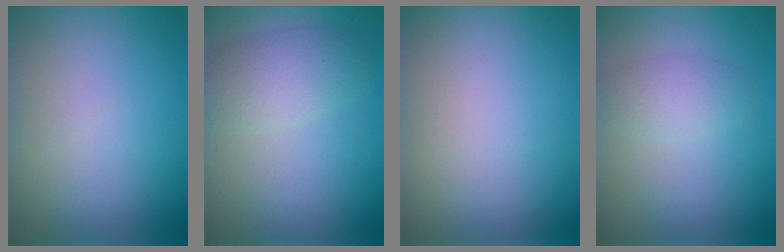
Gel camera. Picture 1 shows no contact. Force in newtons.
{"total": 3.5, "press": 3.5, "slide": 0.2}
{"total": 0.0}
{"total": 2.1, "press": 2.1, "slide": 0.1}